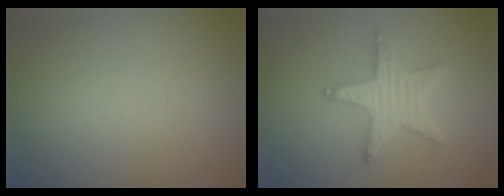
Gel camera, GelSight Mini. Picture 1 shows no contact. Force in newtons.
{"total": 4.7, "press": 4.6, "slide": 0.8}